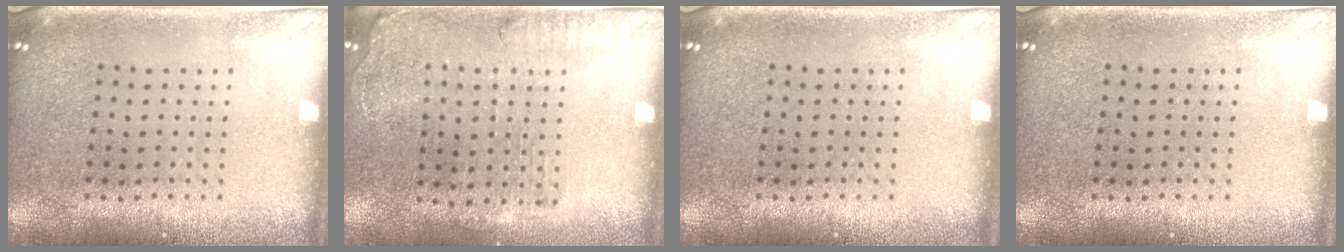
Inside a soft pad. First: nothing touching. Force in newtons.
{"total": 1.3, "press": 1.3, "slide": 0.3}
{"total": 0.0}
{"total": 0.0}